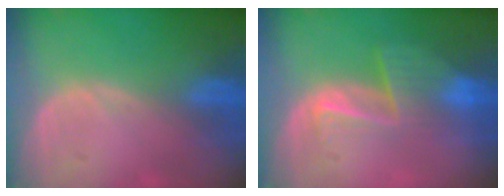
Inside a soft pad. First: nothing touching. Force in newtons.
{"total": 6.5, "press": 5.5, "slide": 3.5}